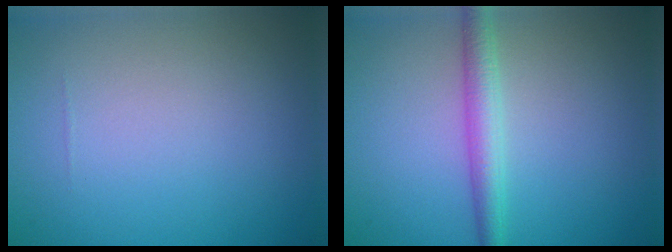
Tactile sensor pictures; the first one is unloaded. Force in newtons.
{"total": 2.9, "press": 2.9, "slide": 0.1}